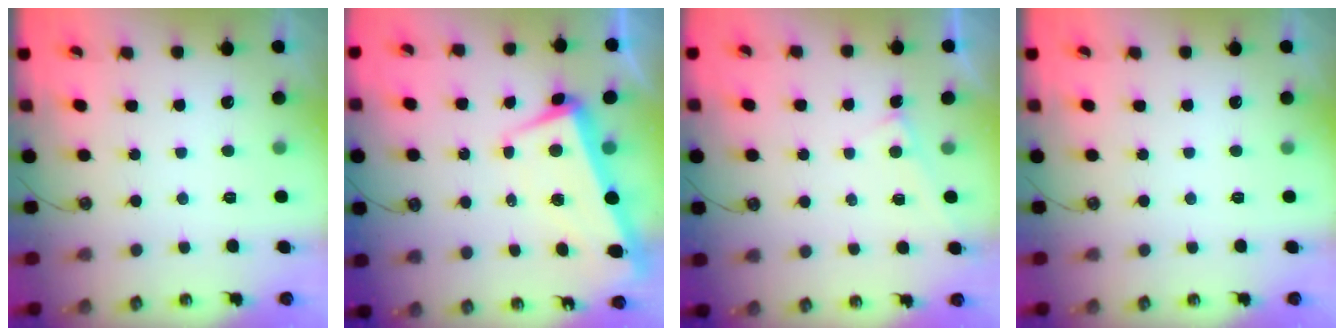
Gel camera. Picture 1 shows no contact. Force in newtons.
{"total": 2.2, "press": 0.3, "slide": 2.1}
{"total": 2.9, "press": 2.9, "slide": 0.1}
{"total": 0.0}